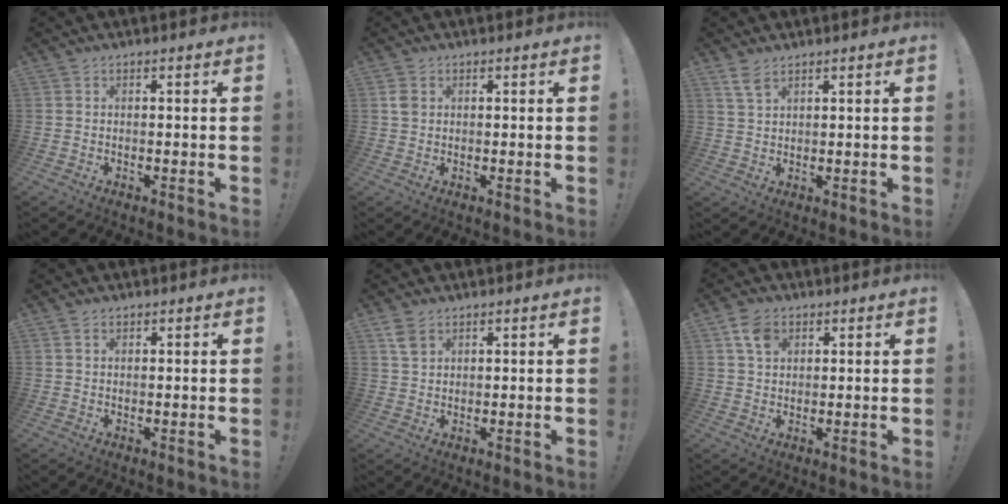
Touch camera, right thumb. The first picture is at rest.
{"total": 2.4, "force": [0.8, 1.9, 1.2], "torque": [-0.024, 0.005, 0.015]}
{"total": 4.4, "force": [3.0, 1.8, 2.7], "torque": [-0.053, -0.011, 0.056]}
{"total": 1.4, "force": [0.9, 0.9, 0.6], "torque": [-0.006, -0.002, 0.016]}
{"total": 4.2, "force": [2.5, 2.6, 2.2], "torque": [-0.032, -0.010, 0.047]}
{"total": 6.5, "force": [3.0, 4.6, 3.5], "torque": [-0.065, 0.001, 0.059]}